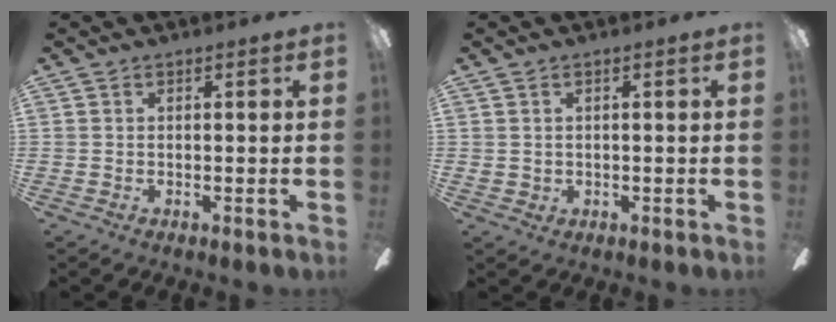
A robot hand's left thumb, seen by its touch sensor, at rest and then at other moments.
{"total": 1.6, "force": [0.7, 1.4, 0.5], "torque": [-0.012, 0.003, 0.011]}